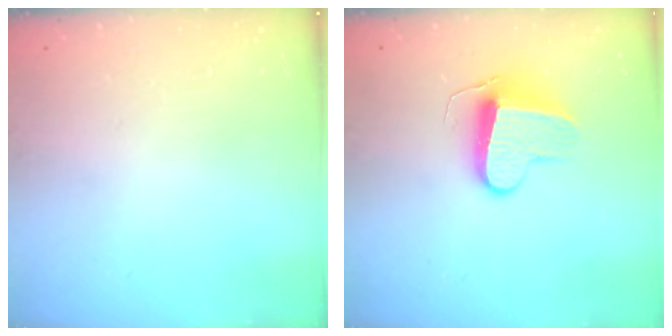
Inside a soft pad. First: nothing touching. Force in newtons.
{"total": 9.9, "press": 9.9, "slide": 0.6}